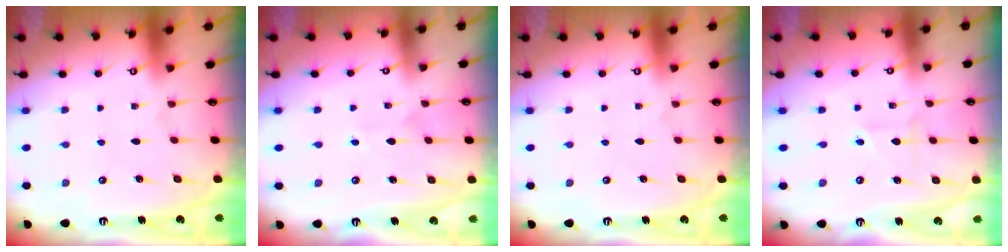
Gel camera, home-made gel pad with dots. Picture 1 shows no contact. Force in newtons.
{"total": 3.5, "press": 3.5, "slide": 0.4}
{"total": 0.0}
{"total": 2.0, "press": 1.9, "slide": 0.5}